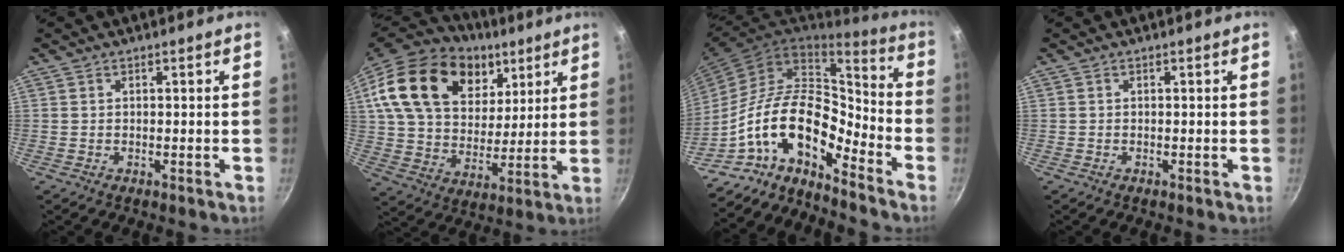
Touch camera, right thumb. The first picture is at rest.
{"total": 29.3, "force": [13.4, 19.6, 17.2], "torque": [-0.312, -0.012, 0.236]}
{"total": 16.8, "force": [-9.5, 7.6, 11.6], "torque": [-0.165, 0.074, -0.197]}
{"total": 0.0}